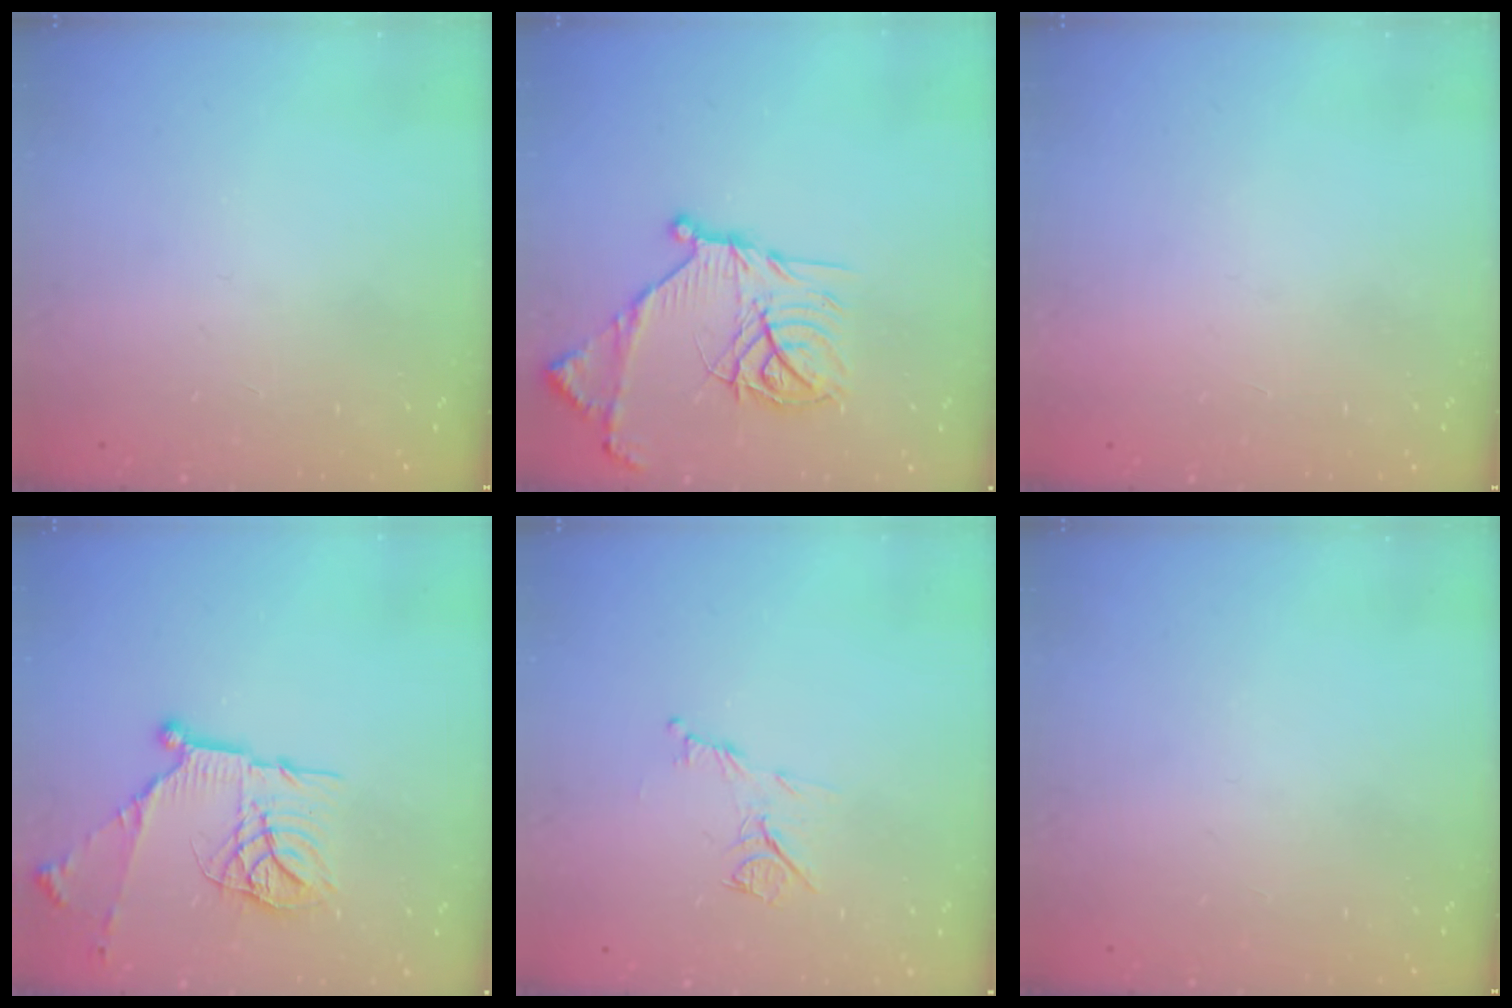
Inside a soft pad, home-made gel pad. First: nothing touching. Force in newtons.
{"total": 19.2, "press": 19.1, "slide": 1.7}
{"total": 1.5, "press": 1.5, "slide": 0.1}
{"total": 17.9, "press": 17.8, "slide": 1.6}
{"total": 7.2, "press": 7.1, "slide": 0.8}
{"total": 0.0}